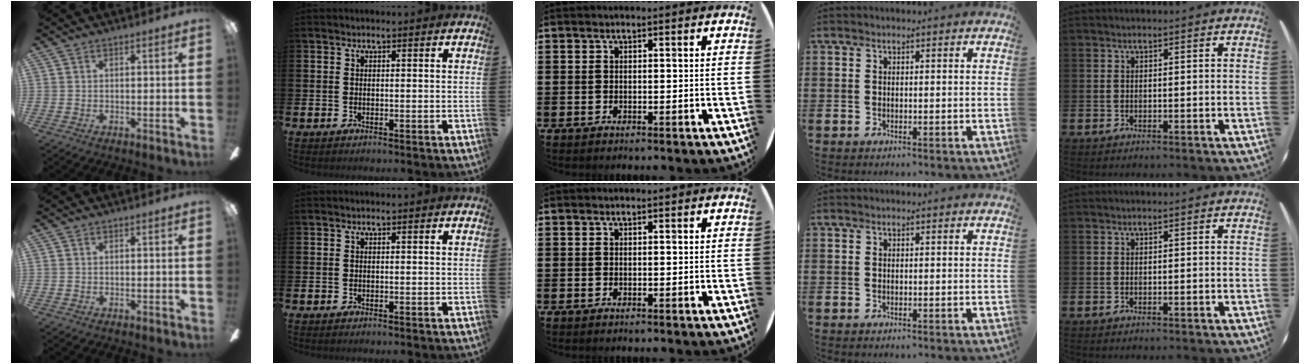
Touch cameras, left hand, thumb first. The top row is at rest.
{}